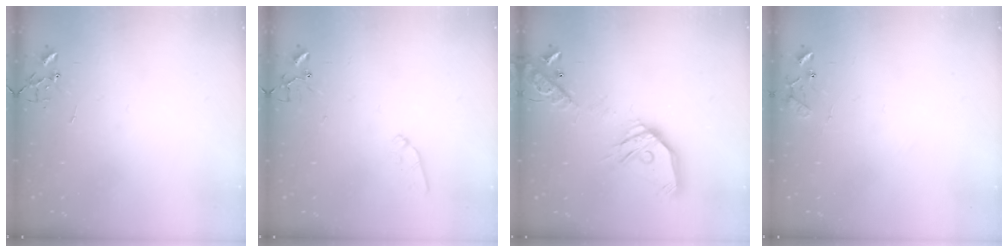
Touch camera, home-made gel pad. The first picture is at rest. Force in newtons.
{"total": 7.6, "press": 7.6, "slide": 0.6}
{"total": 18.8, "press": 18.6, "slide": 3.0}
{"total": 8.4, "press": 8.4, "slide": 0.7}